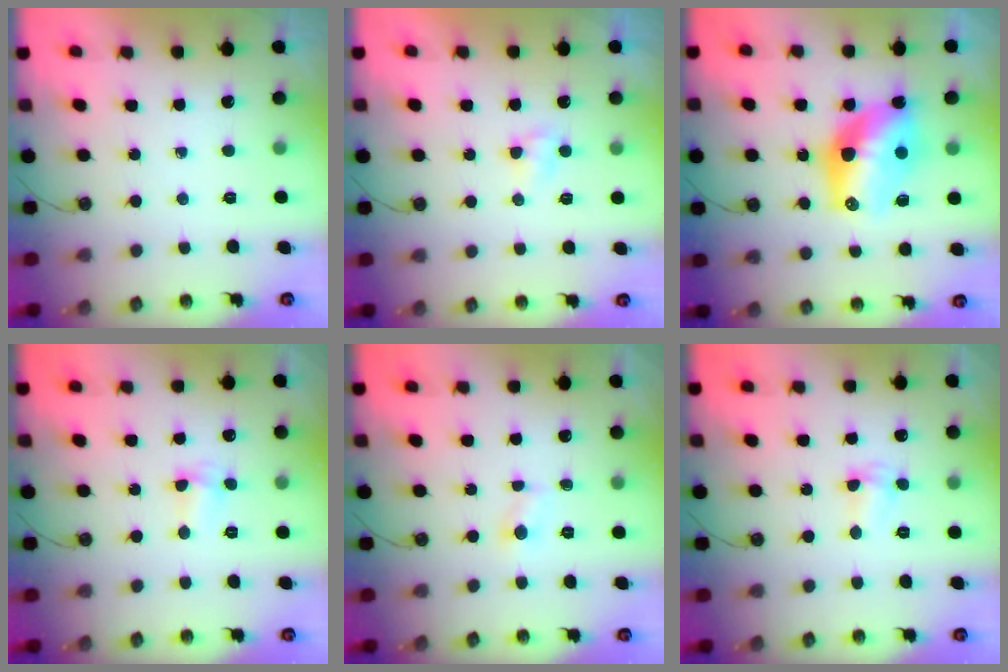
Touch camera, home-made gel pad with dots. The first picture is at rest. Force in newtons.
{"total": 4.1, "press": 4.1, "slide": 0.6}
{"total": 14.0, "press": 13.9, "slide": 1.7}
{"total": 3.0, "press": 2.9, "slide": 0.6}
{"total": 3.3, "press": 3.3, "slide": 0.3}
{"total": 2.2, "press": 2.2, "slide": 0.5}